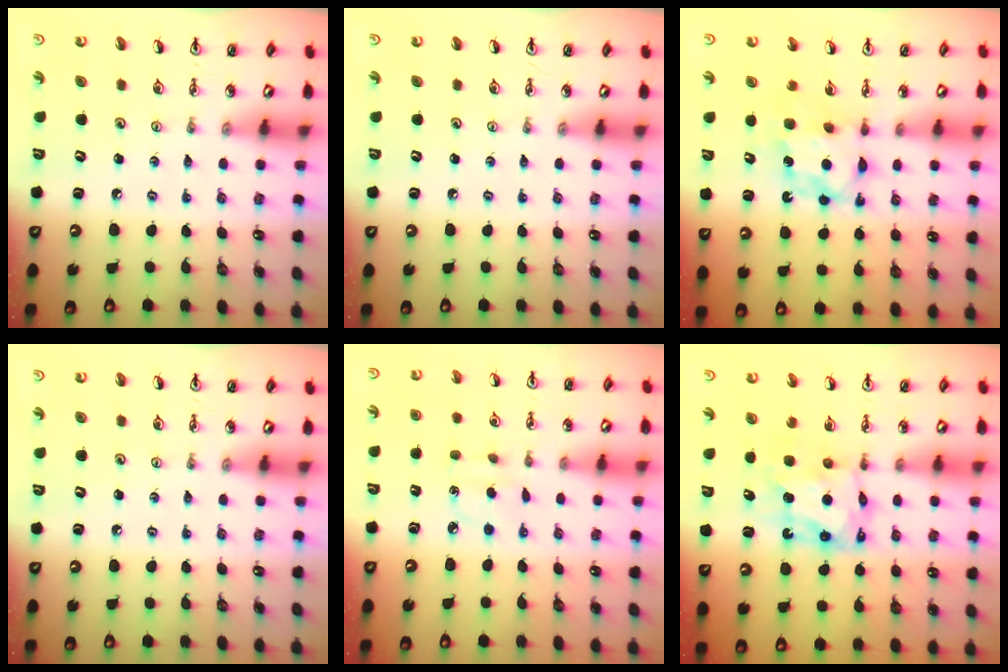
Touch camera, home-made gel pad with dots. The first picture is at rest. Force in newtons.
{"total": 0.0}
{"total": 6.4, "press": 6.3, "slide": 0.4}
{"total": 0.0}
{"total": 3.9, "press": 3.9, "slide": 0.5}
{"total": 7.2, "press": 7.2, "slide": 0.6}